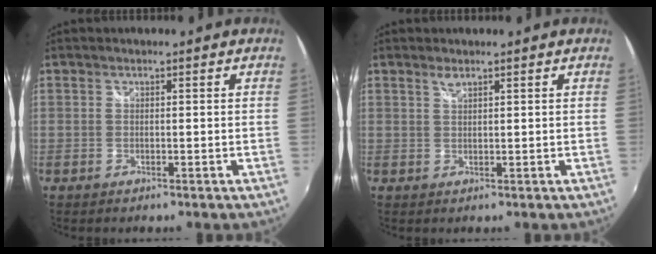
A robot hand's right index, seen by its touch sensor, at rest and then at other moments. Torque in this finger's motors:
{"motor_torque": [0.05, -0.02, 0.01, 0.02]}